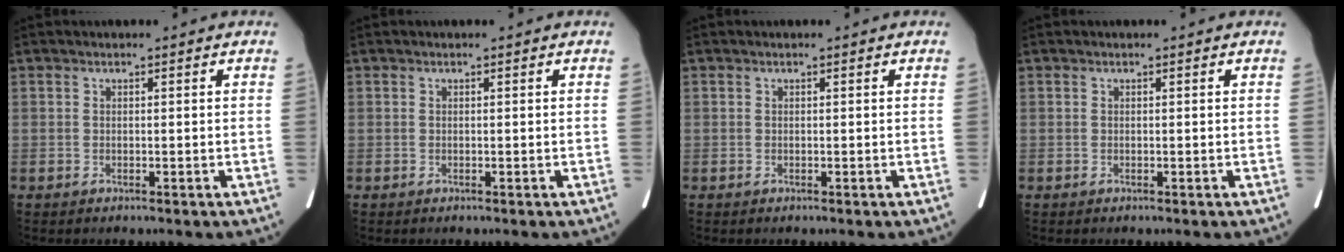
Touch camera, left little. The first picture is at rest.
{"total": 0.0}
{"total": 0.0}
{"total": 0.0}